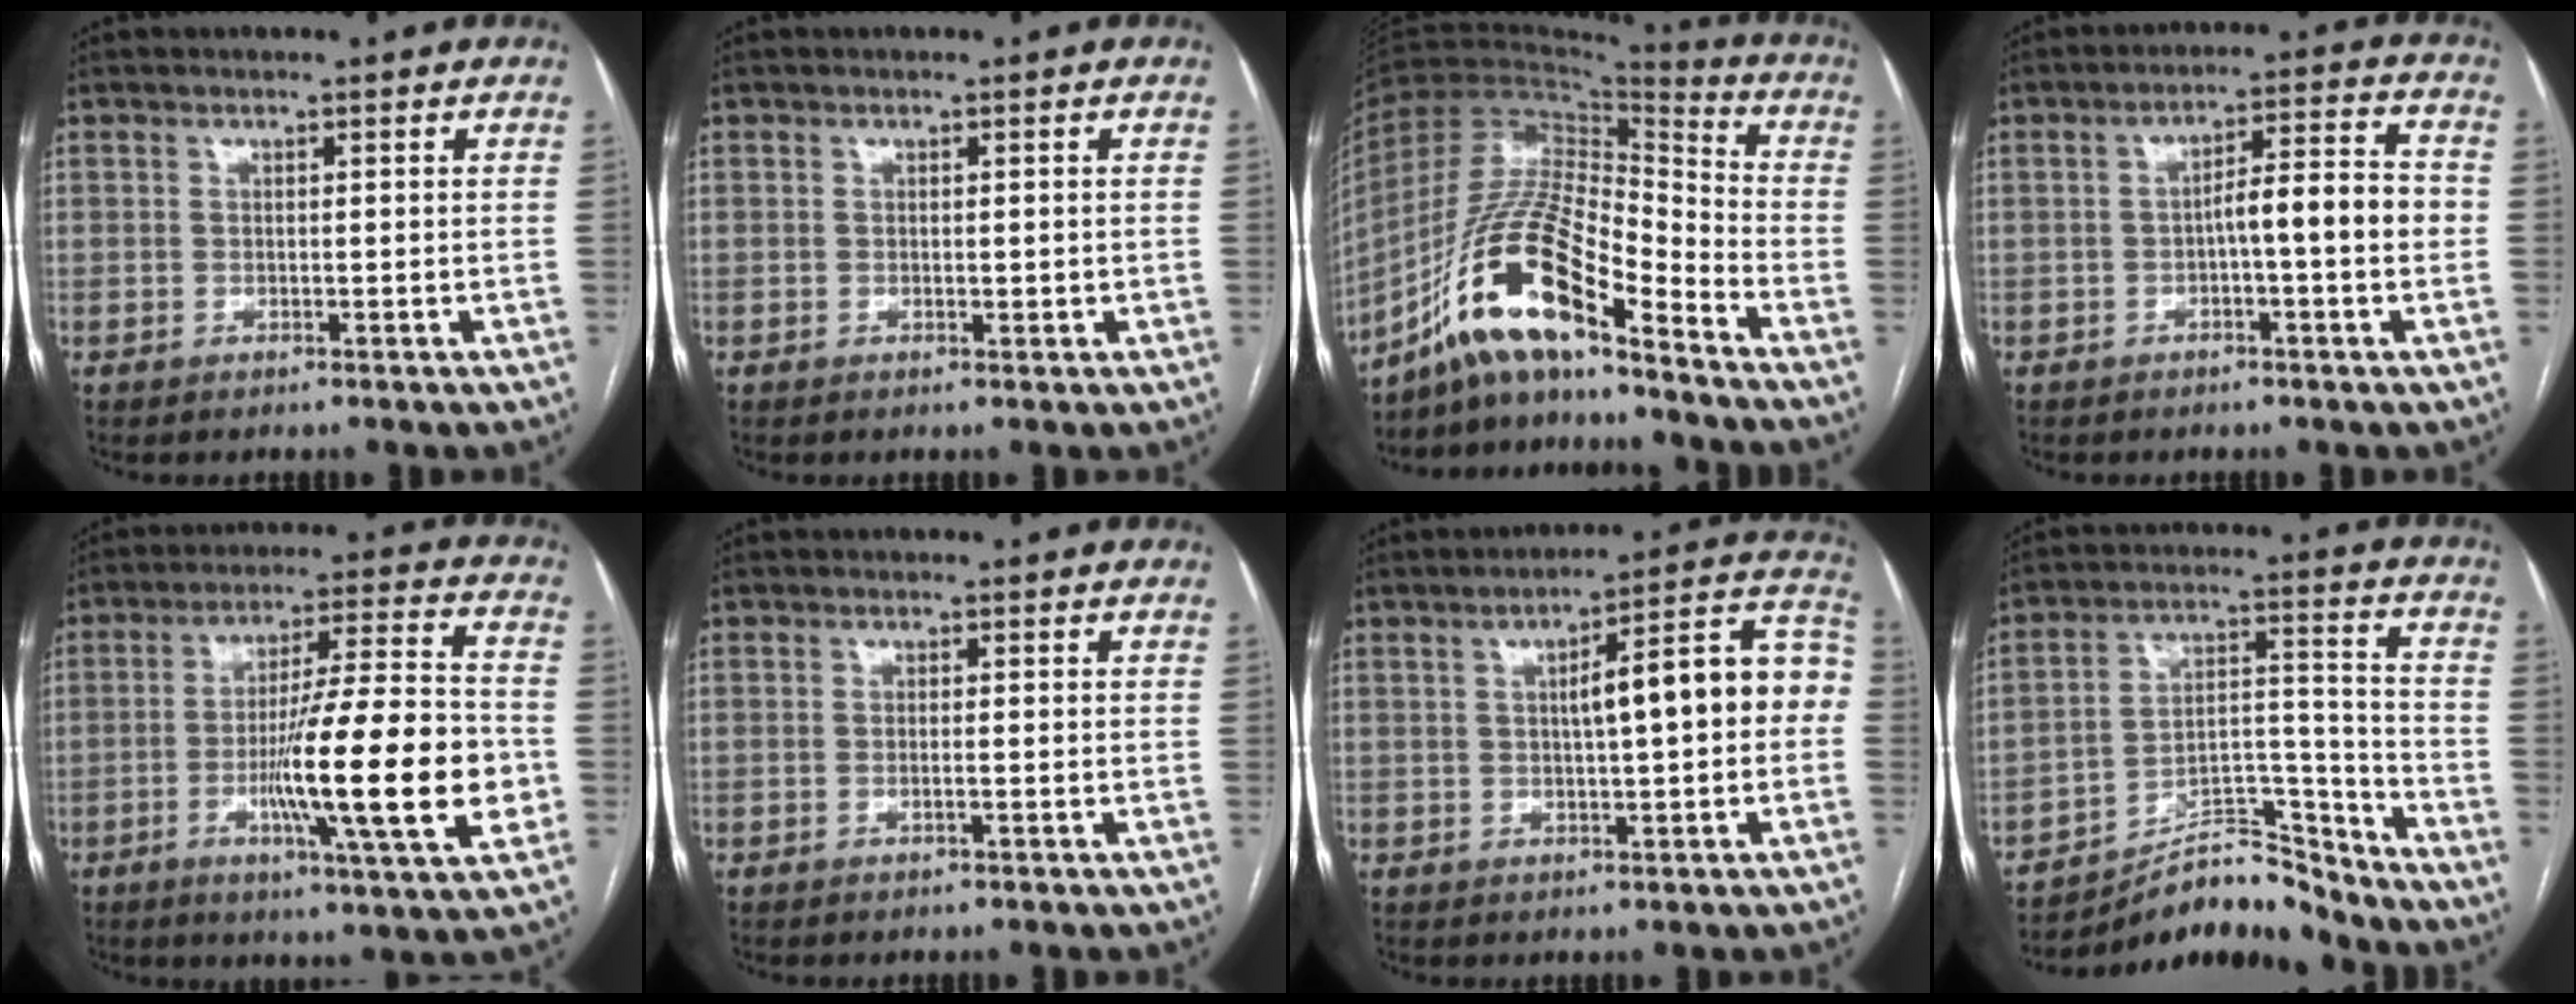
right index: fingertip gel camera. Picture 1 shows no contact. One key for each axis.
{"total": 0.9, "fx": 0.0, "fy": 0.4, "fz": 0.8, "tx": -0.014, "ty": -0.004, "tz": 0.003}
{"total": 15.2, "fx": -10.5, "fy": 2.6, "fz": 10.7, "tx": -0.204, "ty": 0.015, "tz": -0.191}
{"total": 7.7, "fx": -1.2, "fy": 0.9, "fz": 7.6, "tx": -0.113, "ty": 0.025, "tz": -0.019}
{"total": 19.4, "fx": -4.2, "fy": 0.7, "fz": 18.9, "tx": -0.289, "ty": -0.007, "tz": -0.066}
{"total": 0.8, "fx": -0.3, "fy": -0.1, "fz": 0.7, "tx": -0.014, "ty": 0.000, "tz": -0.005}
{"total": 12.5, "fx": 0.6, "fy": 2.3, "fz": 12.3, "tx": -0.164, "ty": 0.048, "tz": 0.007}
{"total": 12.2, "fx": -11.6, "fy": 2.4, "fz": 2.8, "tx": -0.036, "ty": 0.054, "tz": -0.199}